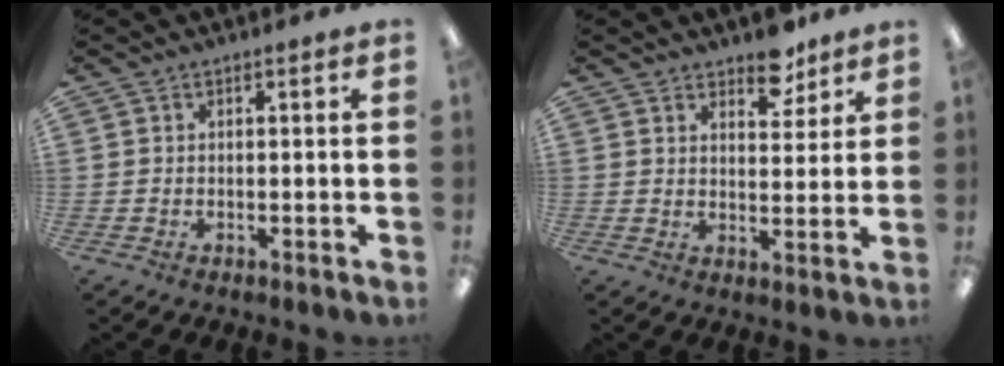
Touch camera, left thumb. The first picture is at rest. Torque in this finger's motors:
{"motor_torque": [1.26, 0.86, 0.77, -0.72, 0.01]}